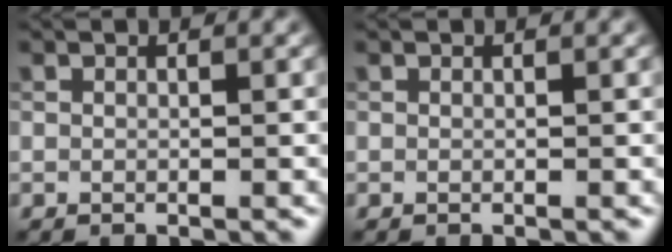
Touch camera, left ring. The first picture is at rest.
{"total": 0.0}